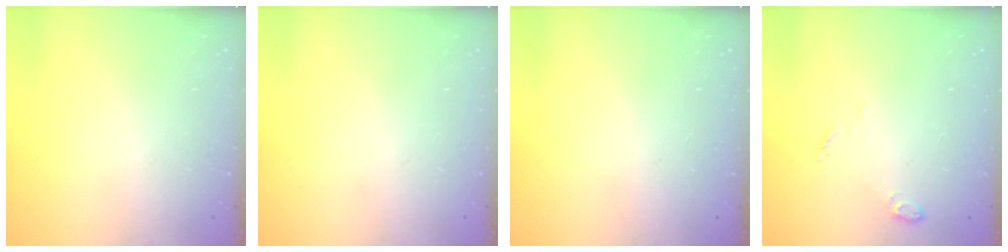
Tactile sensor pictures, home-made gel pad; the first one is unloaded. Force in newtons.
{"total": 0.0}
{"total": 1.1, "press": 1.1, "slide": 0.3}
{"total": 4.5, "press": 4.4, "slide": 0.8}